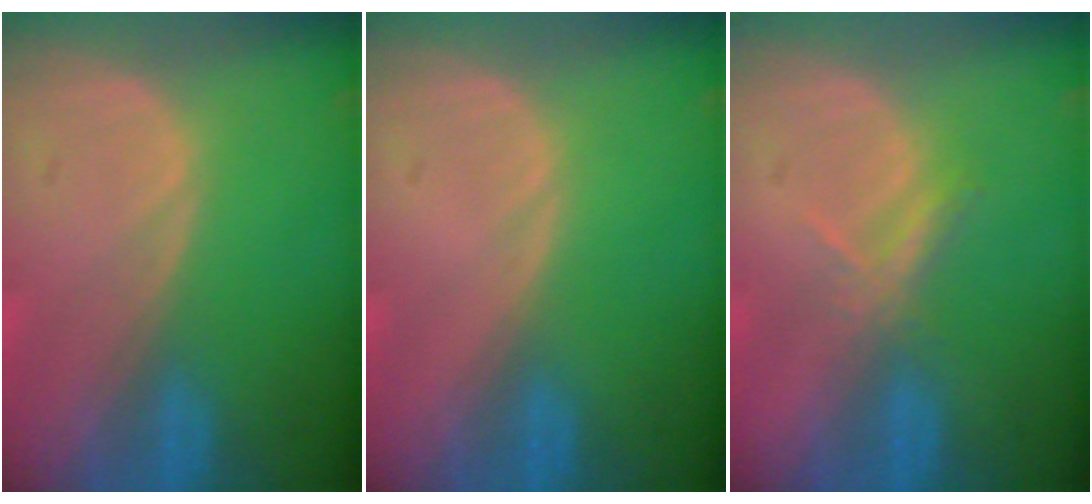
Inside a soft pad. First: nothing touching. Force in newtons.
{"total": 0.0}
{"total": 2.6, "press": 2.5, "slide": 0.9}